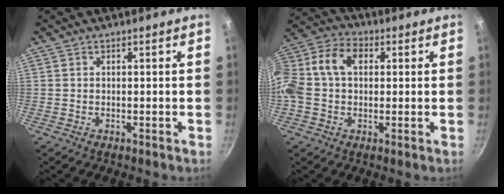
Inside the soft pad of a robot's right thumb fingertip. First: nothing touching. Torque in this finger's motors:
{"motor_torque": [1.93, 1.95, 0.23, -0.02, 0.25]}